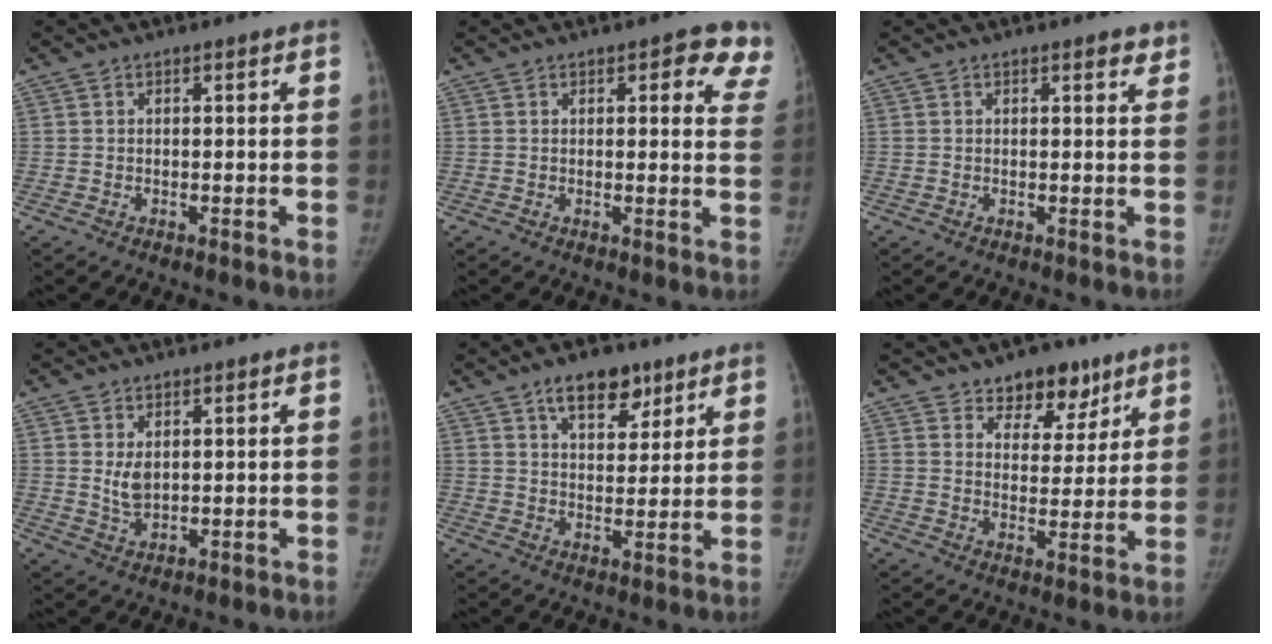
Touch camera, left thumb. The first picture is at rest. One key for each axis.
{"total": 8.5, "fx": 5.0, "fy": 3.6, "fz": 5.9, "tx": -0.026, "ty": -0.019, "tz": 0.040}
{"total": 1.8, "fx": 1.3, "fy": 0.7, "fz": 1.1, "tx": -0.004, "ty": -0.006, "tz": 0.013}
{"total": 3.7, "fx": 0.9, "fy": 2.4, "fz": 2.7, "tx": -0.037, "ty": -0.012, "tz": 0.024}
{"total": 9.3, "fx": 5.9, "fy": 4.9, "fz": 5.4, "tx": -0.050, "ty": -0.030, "tz": 0.093}
{"total": 9.4, "fx": 6.5, "fy": 5.6, "fz": 3.7, "tx": -0.009, "ty": -0.034, "tz": 0.099}